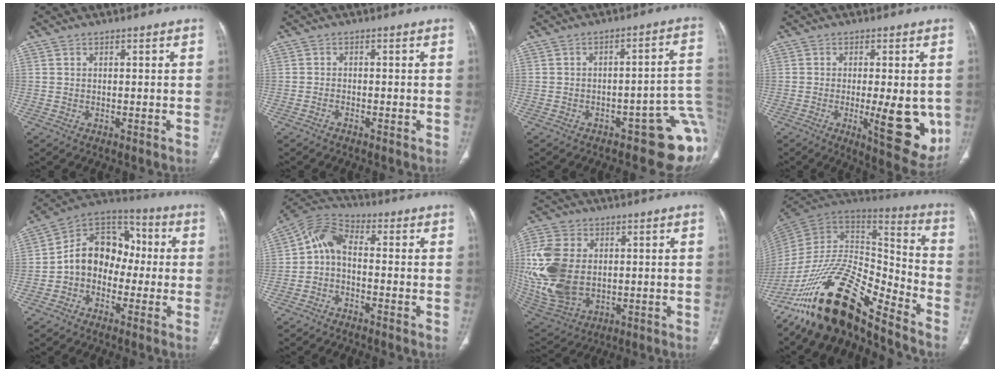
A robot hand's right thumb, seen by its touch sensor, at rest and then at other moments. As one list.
[{"total": 0.9, "force": [-0.7, 0.3, 0.3], "torque": [-0.009, 0.006, -0.015]}, {"total": 14.9, "force": [-6.2, 5.9, 12.2], "torque": [-0.077, 0.053, -0.069]}, {"total": 13.5, "force": [-2.4, 4.3, 12.6], "torque": [-0.149, -0.022, -0.022]}, {"total": 13.2, "force": [-1.5, 10.2, 8.1], "torque": [-0.096, 0.049, -0.043]}, {"total": 6.6, "force": [-1.4, 4.0, 5.0], "torque": [-0.093, 0.031, -0.041]}, {"total": 19.4, "force": [0.9, 13.3, 14.1], "torque": [-0.323, -0.011, 0.035]}, {"total": 24.4, "force": [-17.4, 8.5, 14.8], "torque": [-0.261, 0.088, -0.312]}]